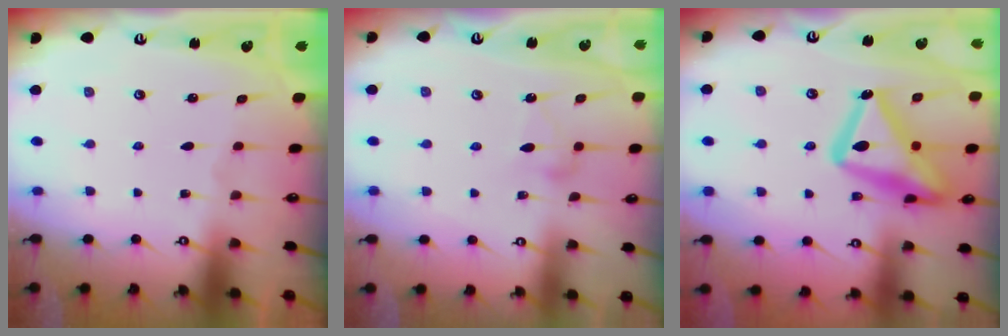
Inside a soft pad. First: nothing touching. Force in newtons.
{"total": 9.1, "press": 9.1, "slide": 0.1}
{"total": 22.2, "press": 22.2, "slide": 1.5}